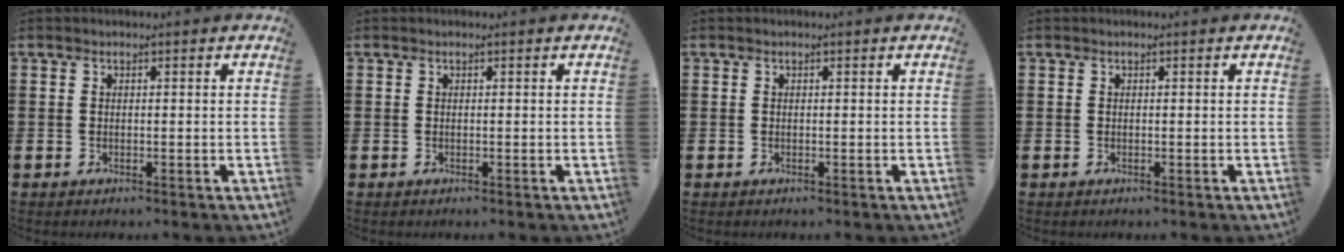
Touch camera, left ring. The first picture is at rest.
{"total": 0.0}
{"total": 0.0}
{"total": 0.0}